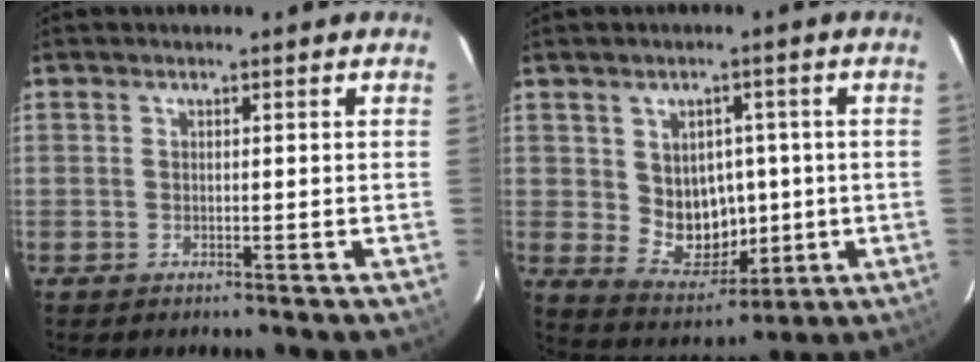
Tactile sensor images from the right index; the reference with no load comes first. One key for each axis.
{"total": 9.3, "fx": 0.2, "fy": 8.0, "fz": 4.8, "tx": -0.089, "ty": -0.003, "tz": 0.028}